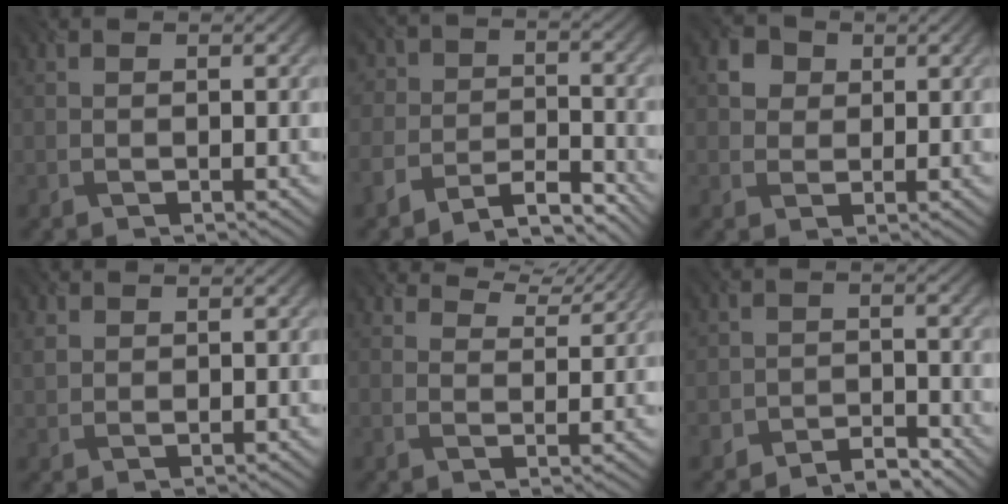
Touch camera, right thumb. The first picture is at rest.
{"total": 6.6, "force": [-5.6, 2.8, 2.1], "torque": [-0.037, -0.009, -0.113]}
{"total": 2.8, "force": [0.9, 2.5, 0.7], "torque": [-0.017, 0.000, 0.012]}
{"total": 1.5, "force": [1.3, 0.8, 0.2], "torque": [-0.017, -0.002, 0.026]}
{"total": 4.3, "force": [4.1, 1.1, 1.1], "torque": [-0.030, -0.004, 0.070]}
{"total": 3.3, "force": [-3.0, 1.5, 0.4], "torque": [0.001, -0.001, -0.060]}